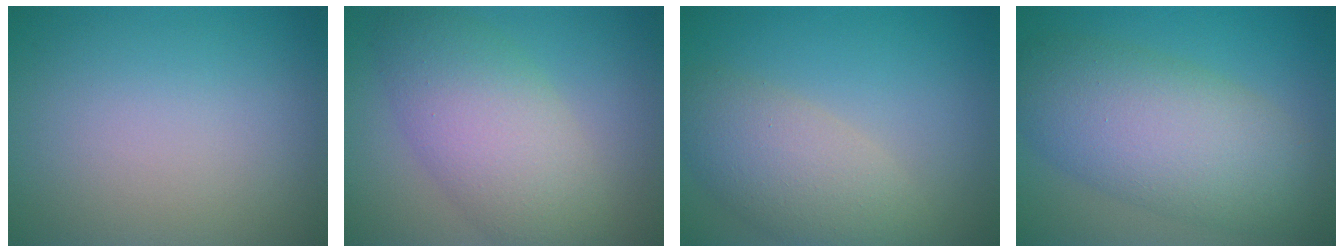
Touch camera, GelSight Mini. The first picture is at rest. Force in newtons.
{"total": 7.1, "press": 7.1, "slide": 0.4}
{"total": 5.2, "press": 5.2, "slide": 0.3}
{"total": 8.9, "press": 8.9, "slide": 0.2}